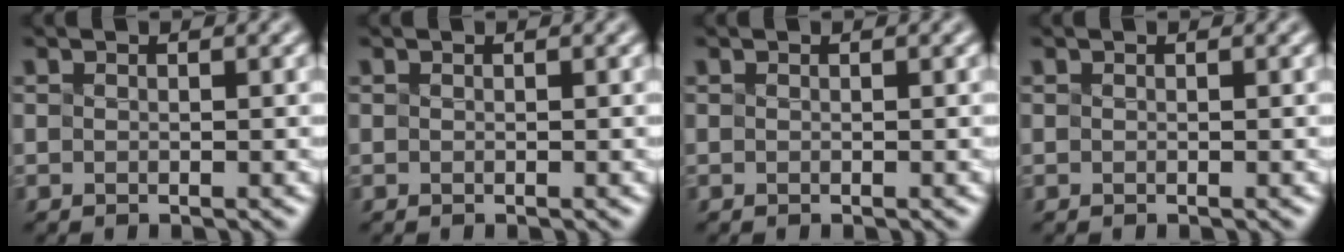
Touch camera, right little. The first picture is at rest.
{"total": 0.0}
{"total": 0.0}
{"total": 0.0}